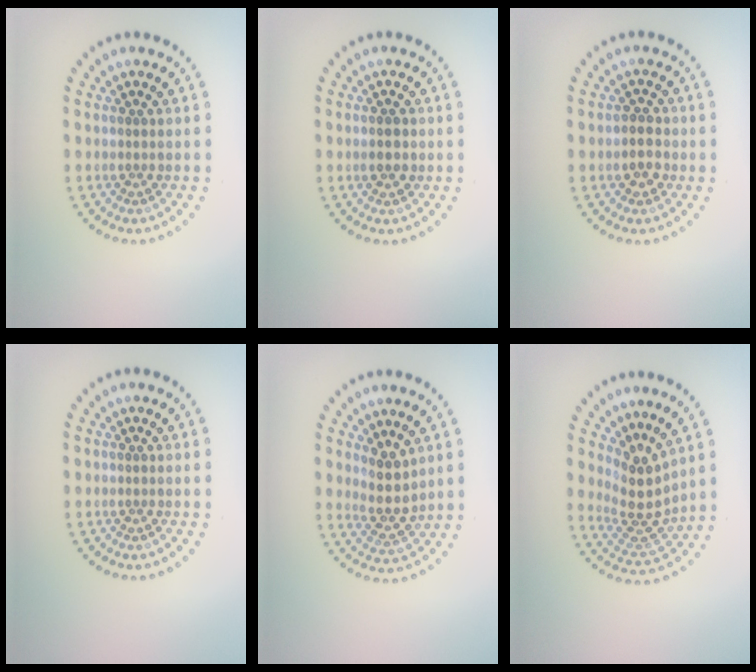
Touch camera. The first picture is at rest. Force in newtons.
{"total": 1.2, "press": 1.2, "slide": 0.1}
{"total": 2.0, "press": 1.9, "slide": 0.6}
{"total": 0.0}
{"total": 2.8, "press": 2.3, "slide": 1.6}
{"total": 3.9, "press": 2.8, "slide": 2.7}